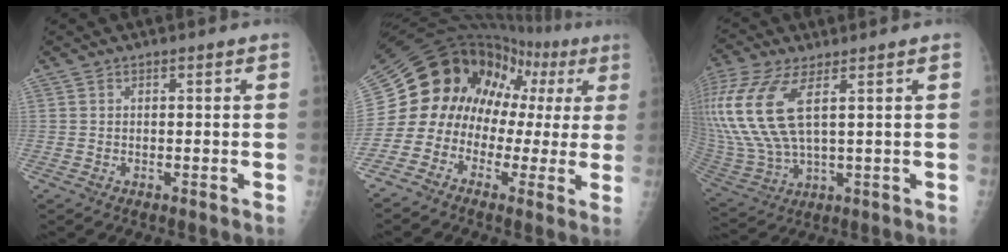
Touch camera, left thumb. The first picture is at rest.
{"total": 17.6, "force": [0.4, 14.6, 9.9], "torque": [-0.119, 0.085, 0.004]}
{"total": 18.5, "force": [5.5, 7.6, 15.9], "torque": [-0.393, -0.016, 0.113]}